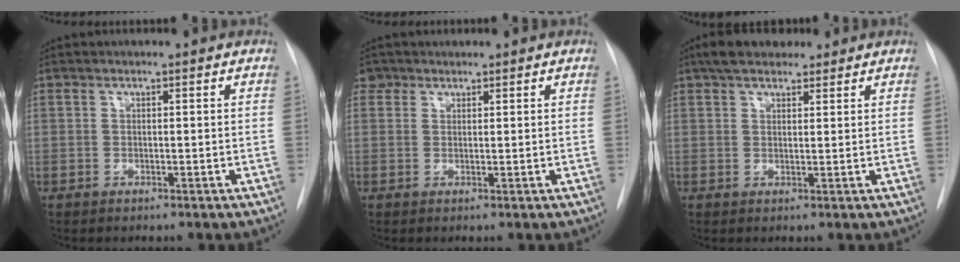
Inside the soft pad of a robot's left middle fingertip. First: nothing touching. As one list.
[{"total": 1.9, "force": [1.3, 1.4, -0.1], "torque": [0.011, 0.012, 0.018]}, {"total": 6.0, "force": [4.6, 2.7, 2.8], "torque": [-0.048, 0.025, 0.078]}]